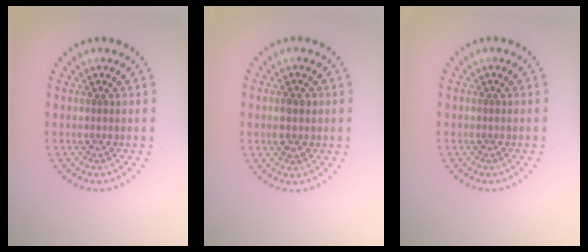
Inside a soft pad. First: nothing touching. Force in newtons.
{"total": 1.9, "press": 1.9, "slide": 0.0}
{"total": 0.0}